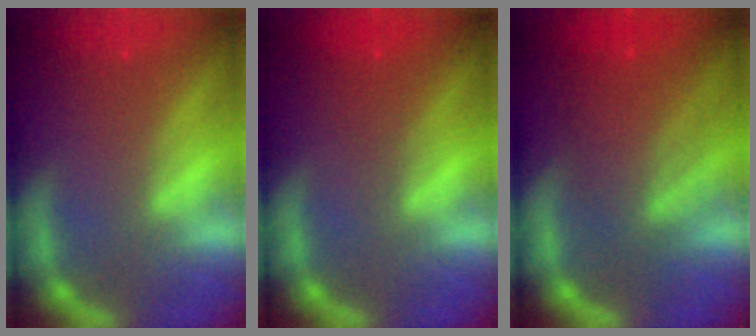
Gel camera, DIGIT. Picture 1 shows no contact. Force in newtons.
{"total": 1.5}
{"total": 7.1}